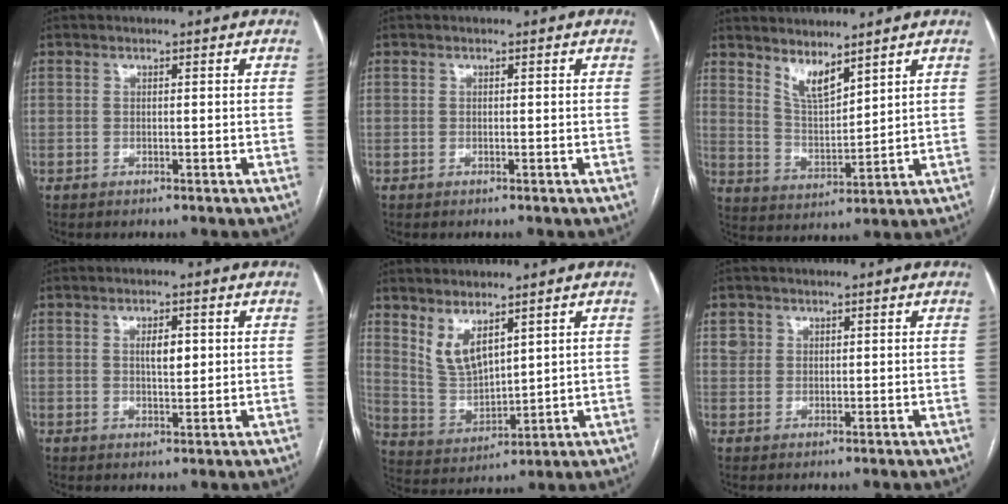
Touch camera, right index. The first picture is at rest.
{"total": 0.0}
{"total": 5.7, "force": [4.7, 1.2, 3.0], "torque": [-0.066, -0.014, 0.099]}
{"total": 3.1, "force": [0.7, 1.1, 2.8], "torque": [-0.046, 0.000, 0.012]}
{"total": 6.7, "force": [4.5, 2.5, 4.3], "torque": [-0.092, -0.010, 0.104]}
{"total": 1.9, "force": [1.1, 1.5, 0.1], "torque": [0.002, 0.008, 0.018]}